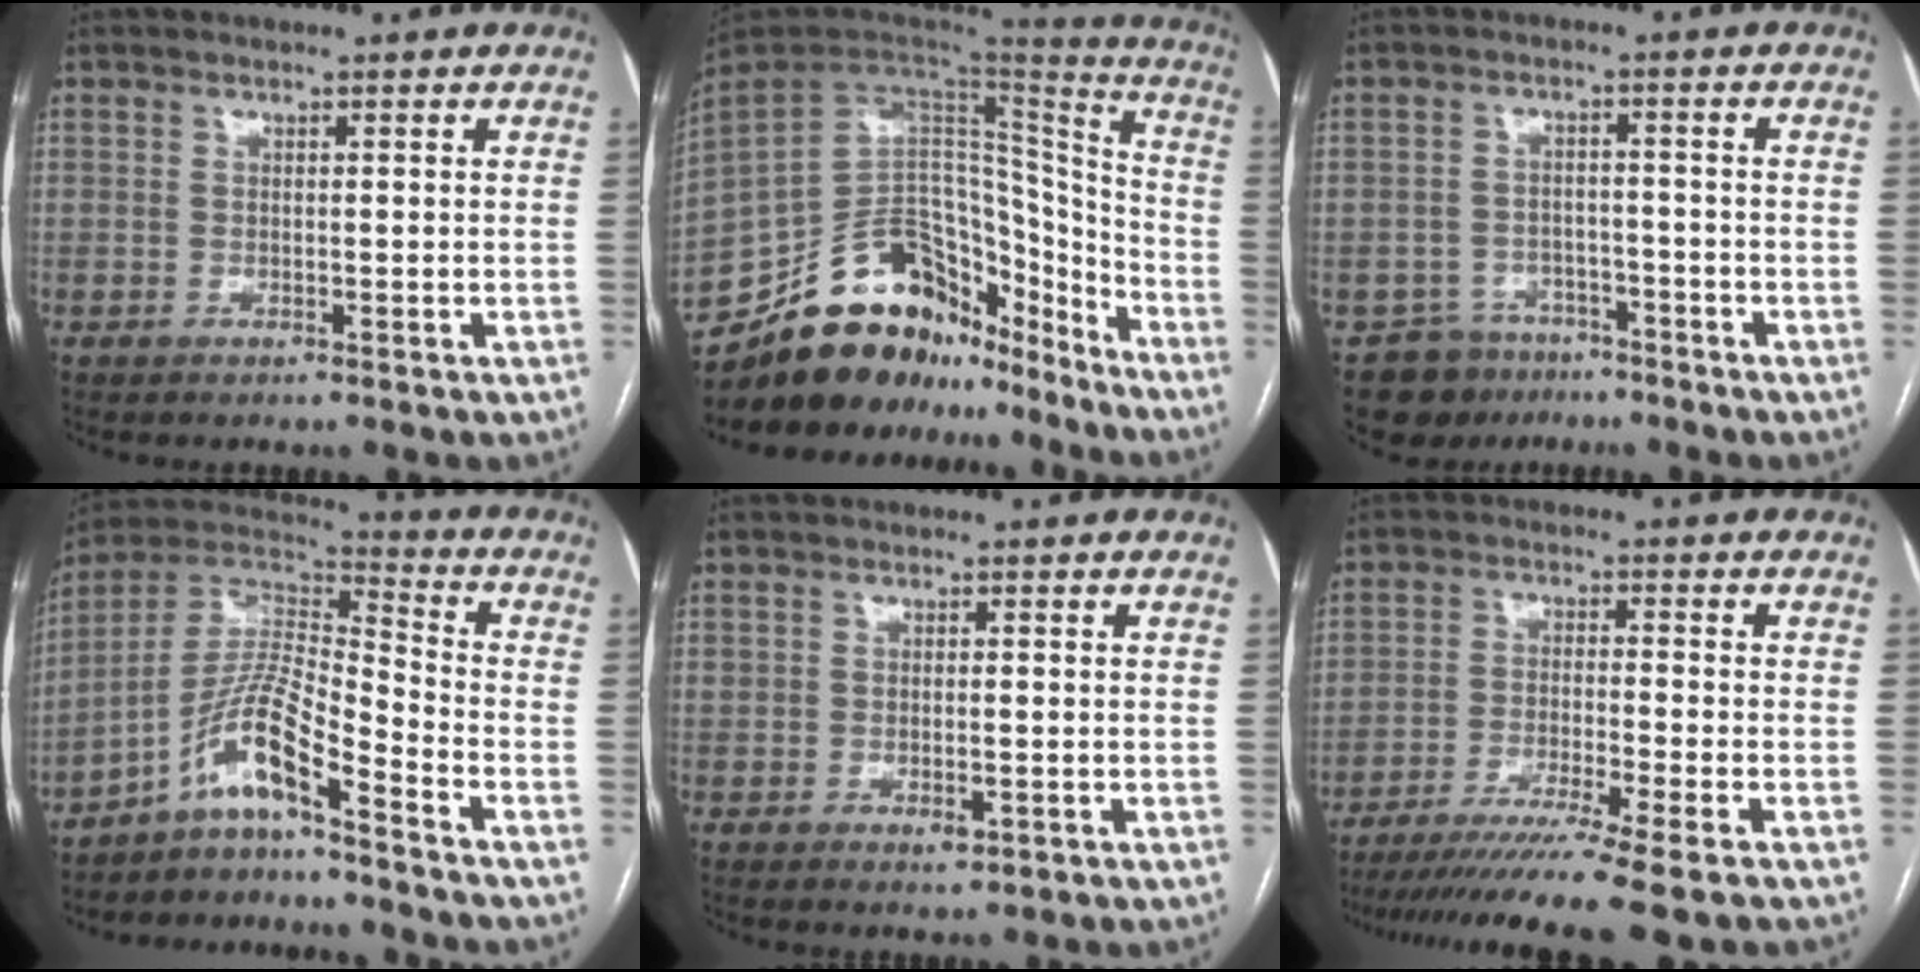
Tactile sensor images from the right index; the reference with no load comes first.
{"total": 25.3, "force": [-20.2, 11.6, 10.0], "torque": [-0.196, 0.034, -0.315]}
{"total": 7.2, "force": [-5.2, 5.0, 0.1], "torque": [0.003, 0.018, -0.077]}
{"total": 9.9, "force": [-6.6, 0.9, 7.3], "torque": [-0.152, 0.019, -0.129]}
{"total": 2.1, "force": [-0.5, 1.1, 1.8], "torque": [-0.030, 0.002, -0.002]}
{"total": 14.2, "force": [-11.6, -1.8, 8.1], "torque": [-0.118, -0.043, -0.181]}